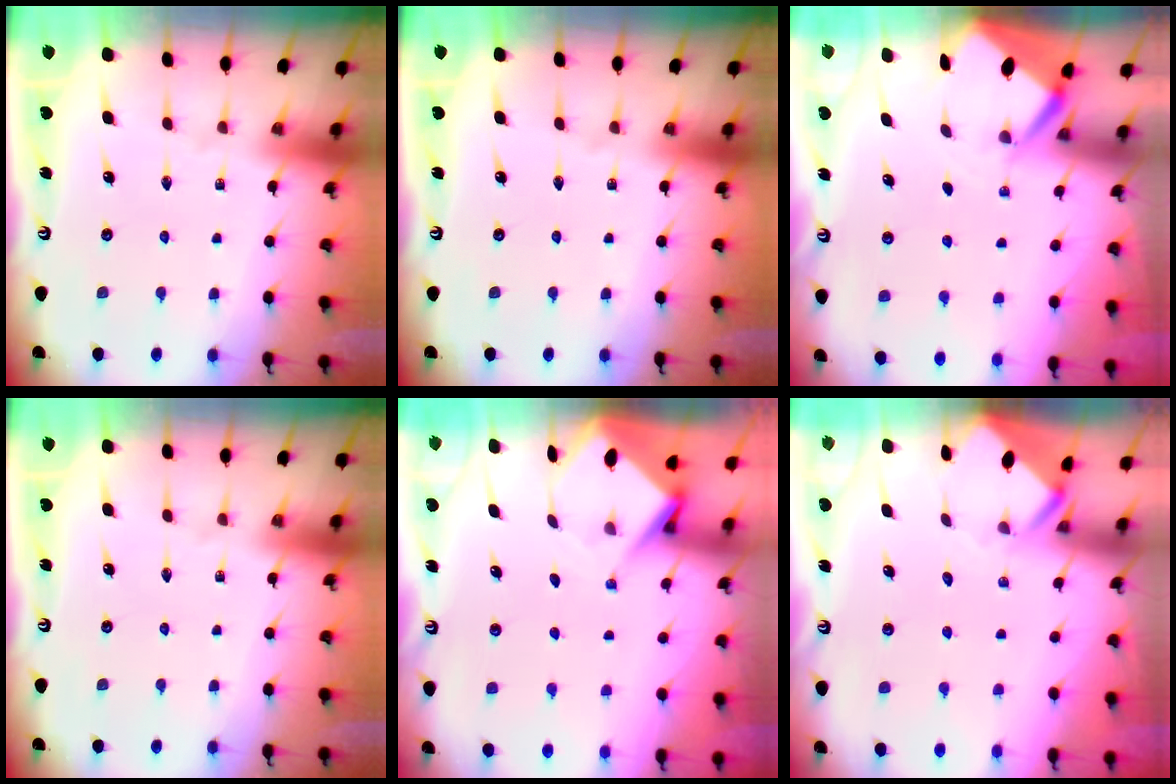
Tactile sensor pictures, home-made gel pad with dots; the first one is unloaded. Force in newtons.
{"total": 0.0}
{"total": 3.0, "press": 3.0, "slide": 0.3}
{"total": 0.0}
{"total": 5.9, "press": 5.9, "slide": 0.5}
{"total": 3.4, "press": 3.4, "slide": 0.2}